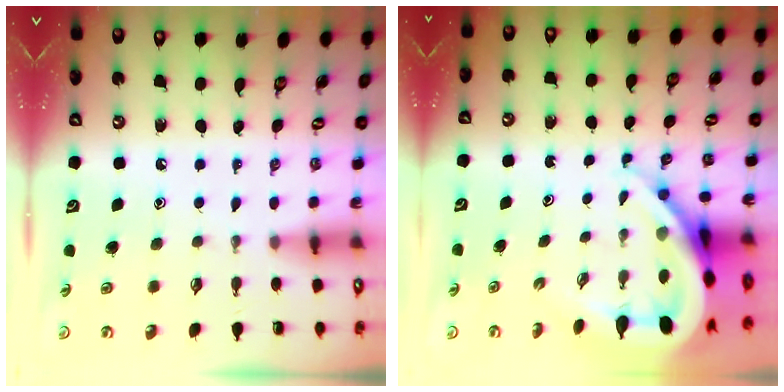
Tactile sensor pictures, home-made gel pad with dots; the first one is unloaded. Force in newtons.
{"total": 12.9, "press": 12.9, "slide": 1.3}